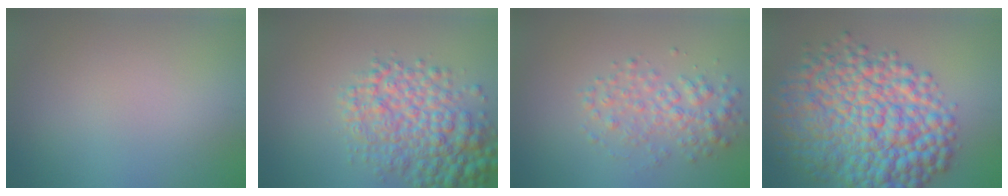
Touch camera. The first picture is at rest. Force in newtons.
{"total": 6.4, "press": 6.4, "slide": 0.1}
{"total": 3.0, "press": 3.0, "slide": 0.0}
{"total": 12.1, "press": 12.1, "slide": 0.1}